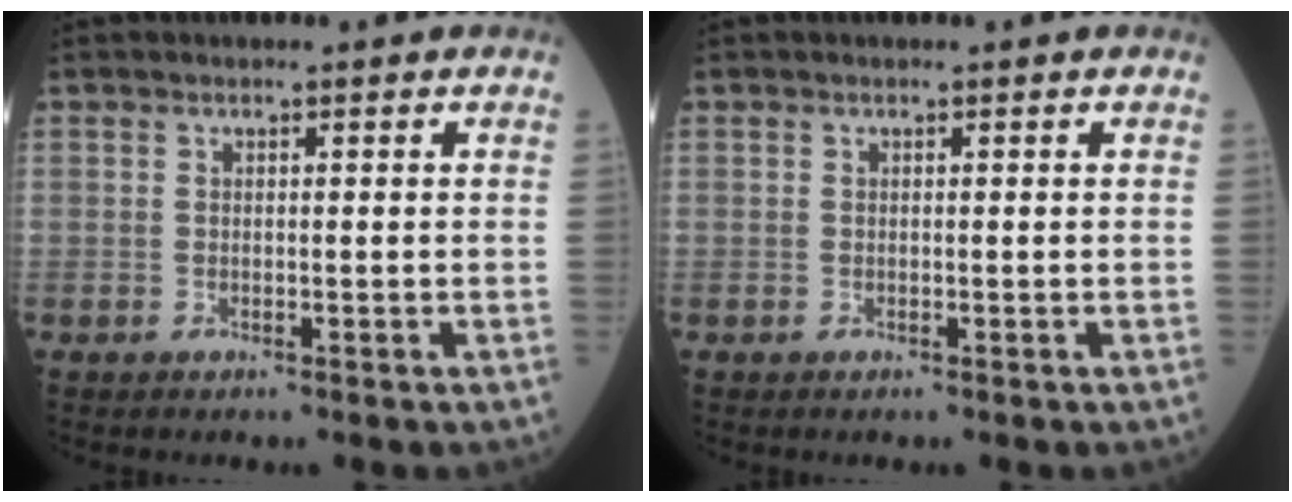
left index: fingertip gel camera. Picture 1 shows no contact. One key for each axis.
{"total": 0.0}